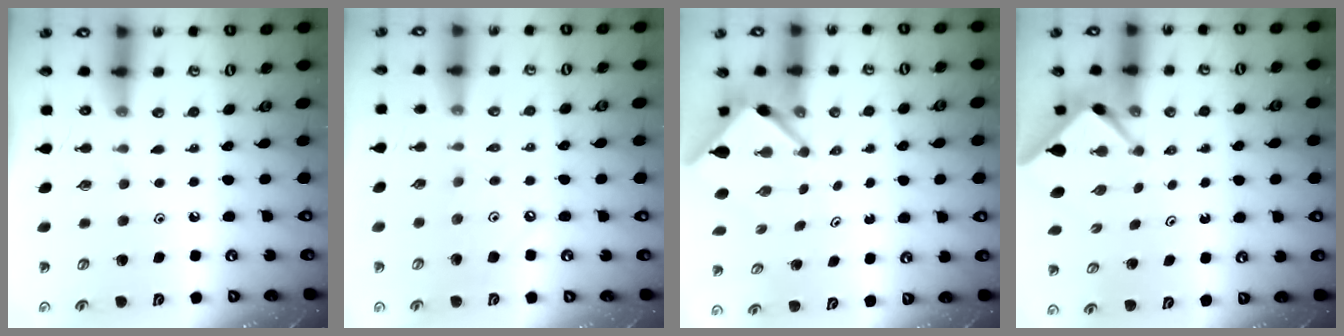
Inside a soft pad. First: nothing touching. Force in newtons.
{"total": 2.1, "press": 2.1, "slide": 0.4}
{"total": 5.0, "press": 5.0, "slide": 0.6}
{"total": 2.4, "press": 2.4, "slide": 0.3}